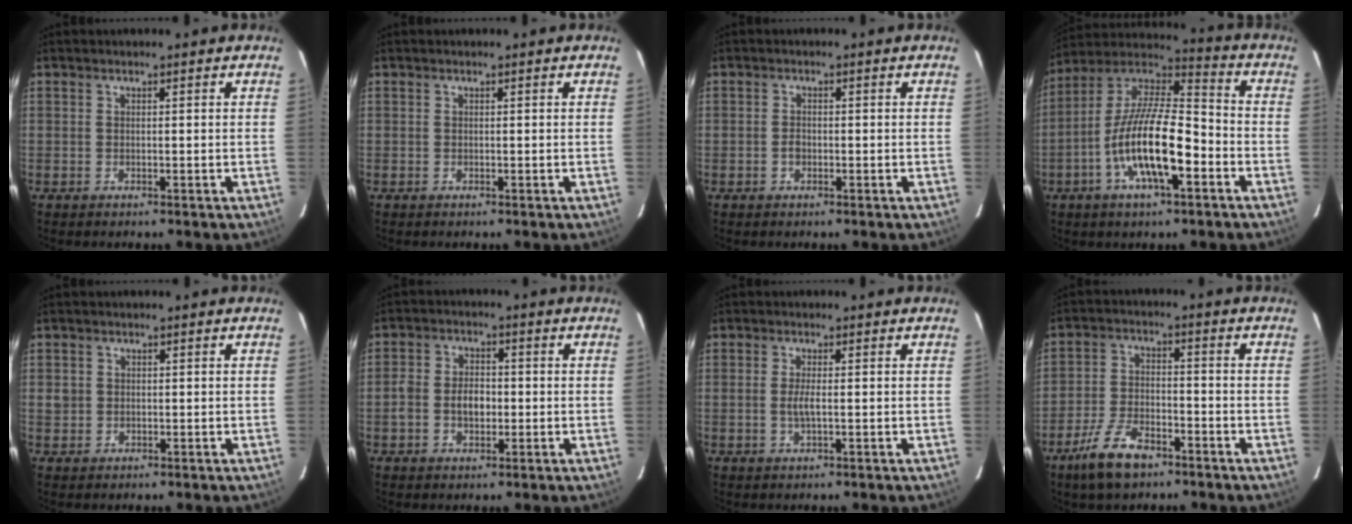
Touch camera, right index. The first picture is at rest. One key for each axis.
{"total": 0.0}
{"total": 1.4, "fx": -0.5, "fy": 1.0, "fz": 0.8, "tx": -0.015, "ty": 0.003, "tz": -0.011}
{"total": 17.2, "fx": -6.2, "fy": 5.4, "fz": 15.1, "tx": -0.290, "ty": -0.004, "tz": -0.122}
{"total": 2.2, "fx": 0.0, "fy": 2.1, "fz": 0.6, "tx": -0.010, "ty": 0.004, "tz": 0.001}
{"total": 5.6, "fx": -1.2, "fy": 3.8, "fz": 3.9, "tx": -0.082, "ty": 0.013, "tz": -0.021}
{"total": 2.4, "fx": -0.3, "fy": 0.4, "fz": 2.4, "tx": -0.048, "ty": -0.003, "tz": -0.006}
{"total": 9.6, "fx": -6.5, "fy": 4.2, "fz": 5.7, "tx": -0.134, "ty": -0.002, "tz": -0.120}